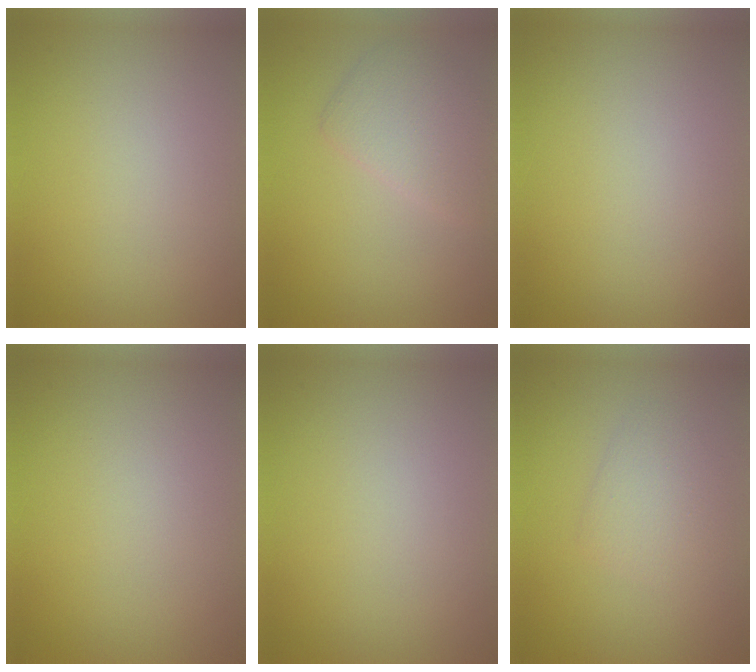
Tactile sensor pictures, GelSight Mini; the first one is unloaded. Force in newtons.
{"total": 2.9, "press": 2.9, "slide": 0.2}
{"total": 0.0}
{"total": 0.0}
{"total": 0.0}
{"total": 2.1, "press": 2.1, "slide": 0.2}